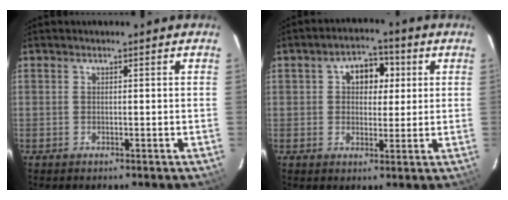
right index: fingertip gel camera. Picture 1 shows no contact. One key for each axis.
{"total": 6.6, "fx": 1.7, "fy": 4.8, "fz": 4.1, "tx": -0.061, "ty": 0.023, "tz": 0.028}